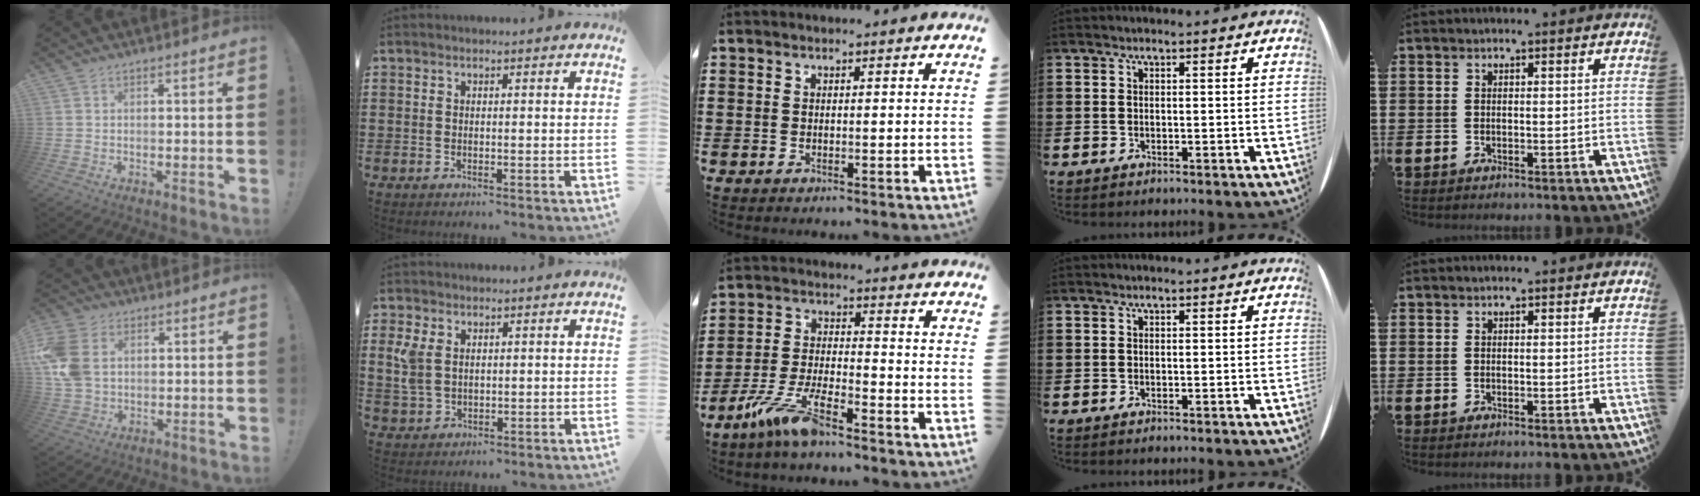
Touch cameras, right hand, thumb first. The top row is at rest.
{"thumb": {"total": 13.3, "force": [2.9, 9.8, 8.5], "torque": [-0.183, -0.002, 0.058]}, "index": {"total": 4.3, "force": [1.4, 2.9, 2.8], "torque": [-0.079, 0.005, 0.021]}, "middle": {"total": 7.9, "force": [-6.0, 1.1, 5.0], "torque": [-0.119, -0.010, -0.119]}}